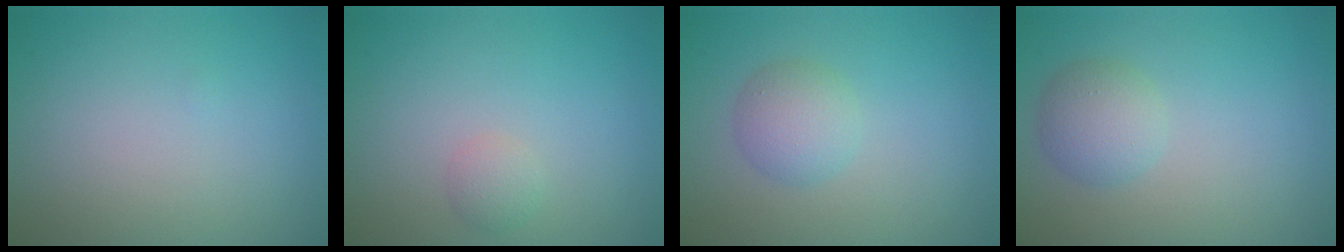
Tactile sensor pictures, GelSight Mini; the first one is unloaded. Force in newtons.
{"total": 1.1, "press": 1.1, "slide": 0.0}
{"total": 2.6, "press": 2.6, "slide": 0.1}
{"total": 2.6, "press": 2.6, "slide": 0.1}